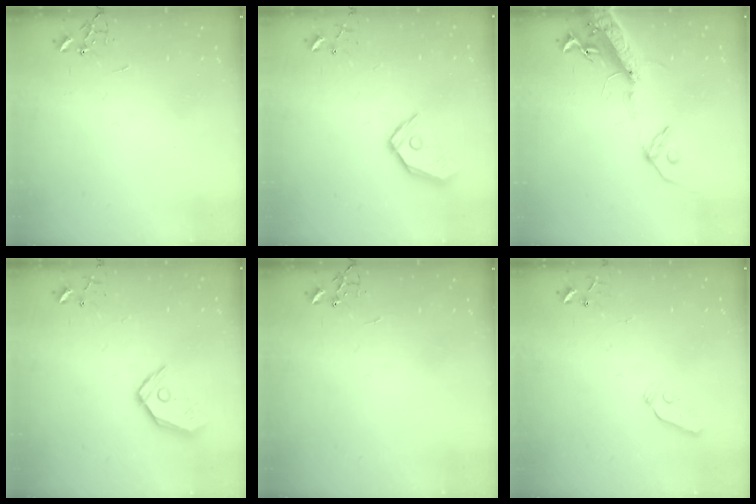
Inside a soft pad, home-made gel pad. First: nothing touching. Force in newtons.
{"total": 12.4, "press": 12.2, "slide": 1.9}
{"total": 16.3, "press": 15.8, "slide": 4.0}
{"total": 12.4, "press": 12.2, "slide": 1.9}
{"total": 0.0}
{"total": 3.3, "press": 3.2, "slide": 0.7}